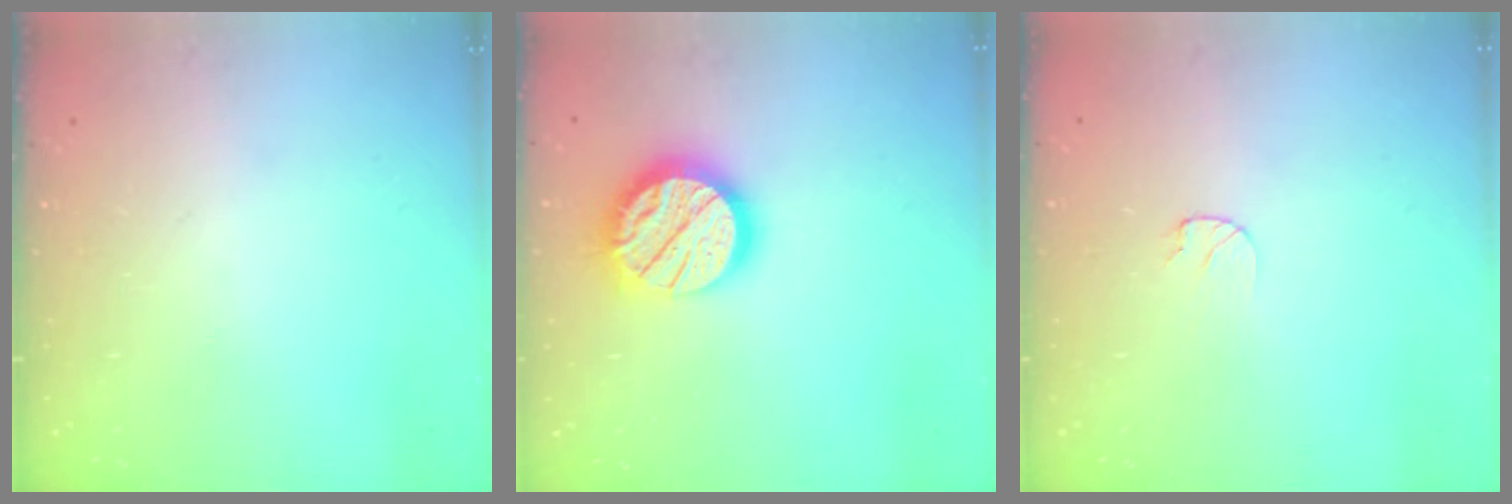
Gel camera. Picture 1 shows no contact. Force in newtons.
{"total": 18.1, "press": 18.0, "slide": 1.4}
{"total": 4.8, "press": 4.8, "slide": 0.3}